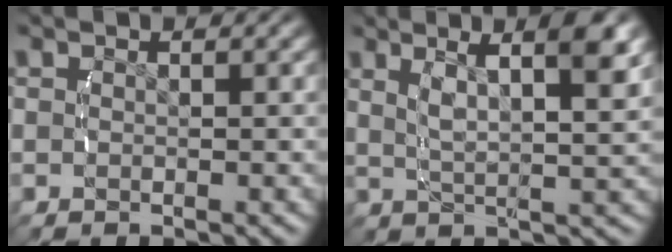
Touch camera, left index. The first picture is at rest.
{"total": 7.1, "force": [2.6, 2.0, 6.3], "torque": [-0.085, 0.016, 0.041]}